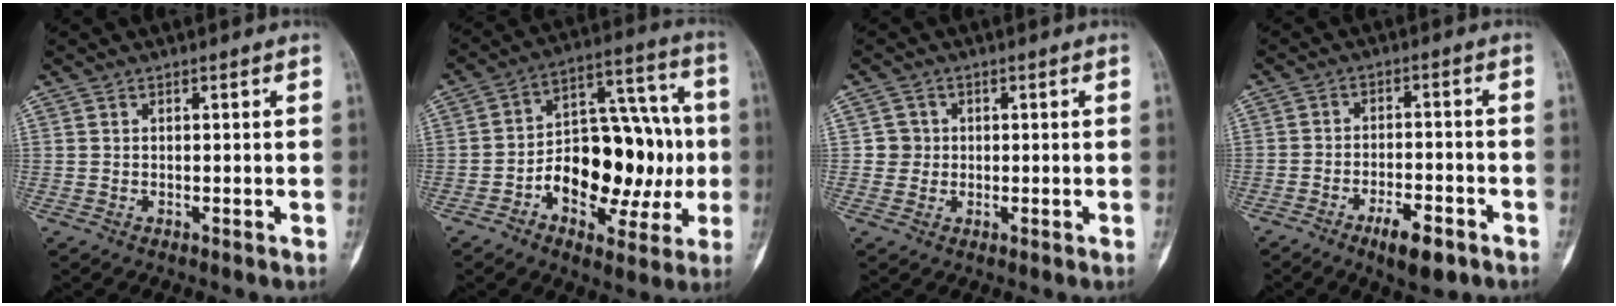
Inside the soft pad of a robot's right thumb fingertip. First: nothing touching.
{"total": 20.7, "force": [-3.1, 12.1, 16.5], "torque": [-0.202, 0.052, -0.041]}
{"total": 2.7, "force": [0.1, 2.7, 0.2], "torque": [0.018, 0.007, -0.002]}
{"total": 7.5, "force": [-4.6, 2.8, 5.2], "torque": [-0.079, 0.024, -0.069]}